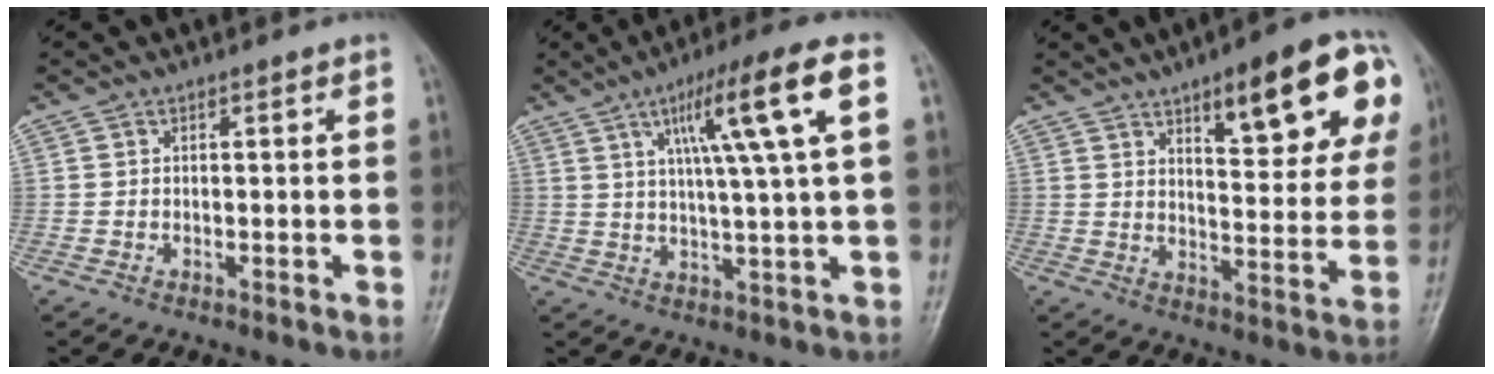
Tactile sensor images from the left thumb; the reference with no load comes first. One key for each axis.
{"total": 13.4, "fx": 4.7, "fy": 0.5, "fz": 12.5, "tx": -0.212, "ty": 0.002, "tz": 0.074}
{"total": 17.8, "fx": 8.9, "fy": 5.8, "fz": 14.3, "tx": -0.150, "ty": -0.028, "tz": 0.119}